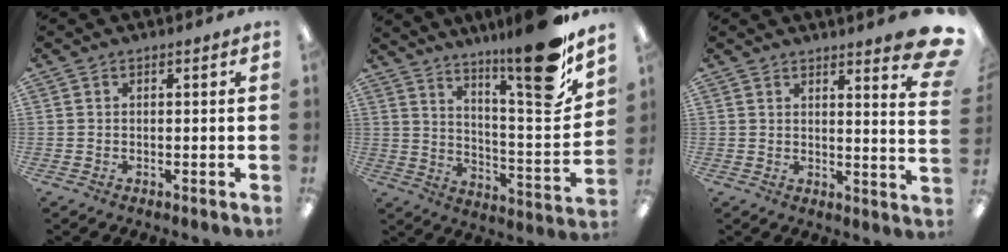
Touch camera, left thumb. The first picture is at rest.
{"total": 18.2, "force": [13.5, 2.4, 11.9], "torque": [-0.173, -0.105, 0.212]}
{"total": 7.0, "force": [5.3, 0.8, 4.5], "torque": [-0.053, -0.047, 0.086]}